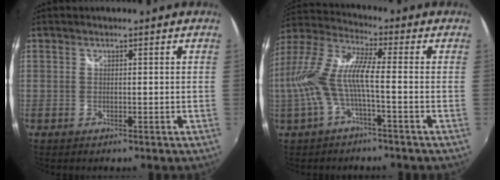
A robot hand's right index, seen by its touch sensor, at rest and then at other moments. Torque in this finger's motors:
{"motor_torque": [1.34, -0.66, 0.80, 0.21]}